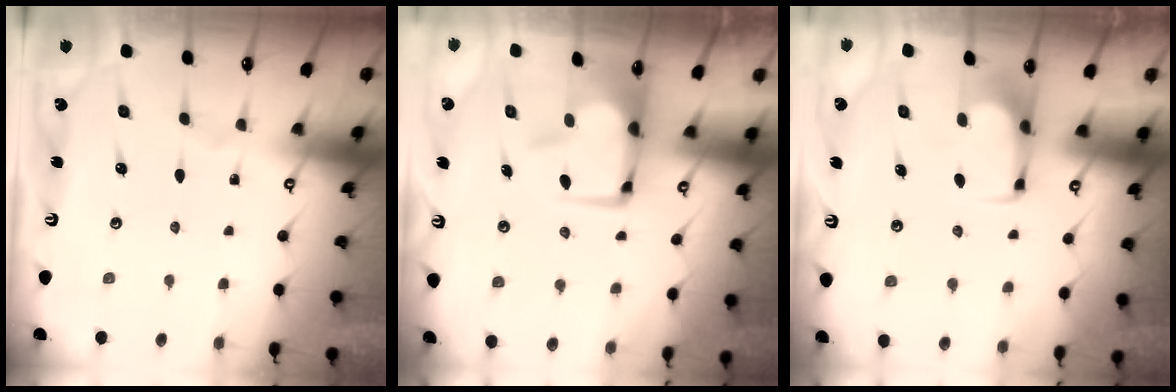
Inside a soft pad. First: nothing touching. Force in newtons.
{"total": 1.4, "press": 1.0, "slide": 1.0}
{"total": 1.6, "press": 1.5, "slide": 0.3}